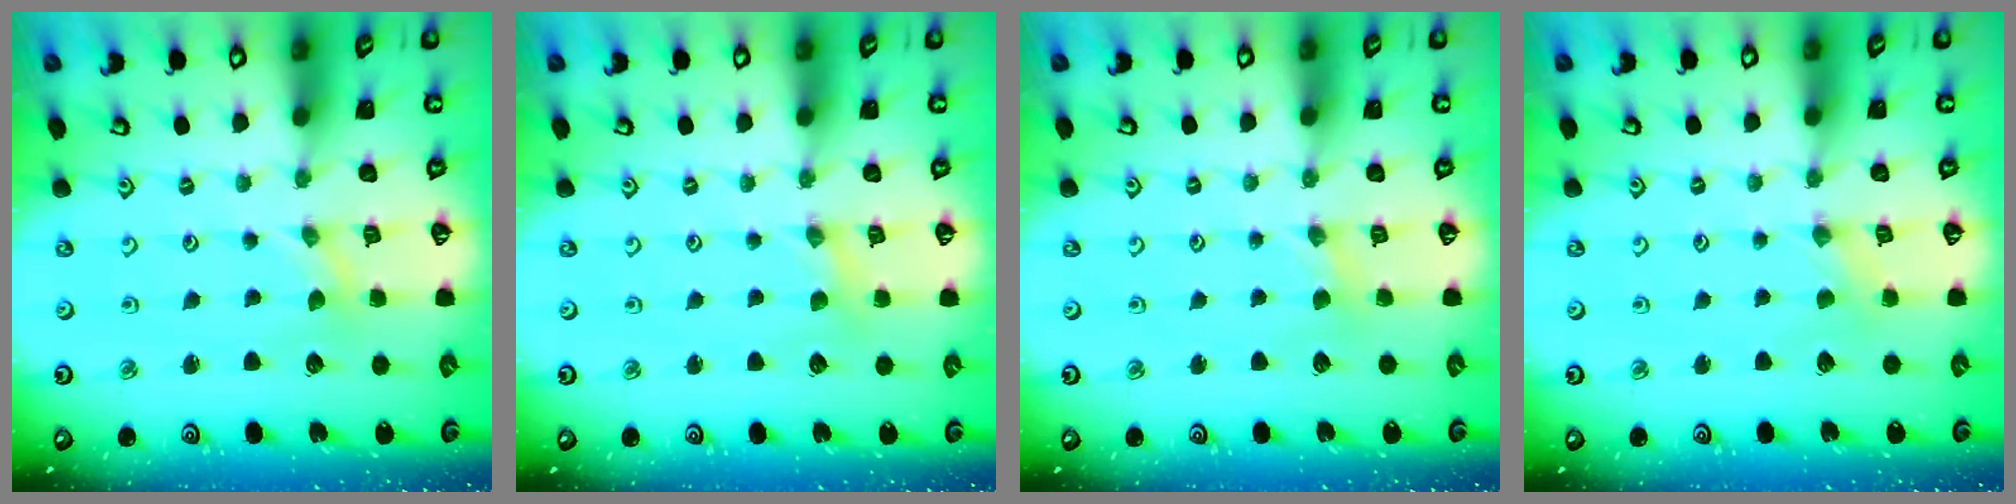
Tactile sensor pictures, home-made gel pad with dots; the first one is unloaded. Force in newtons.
{"total": 0.6, "press": 0.6, "slide": 0.1}
{"total": 1.1, "press": 1.1, "slide": 0.2}
{"total": 0.0}